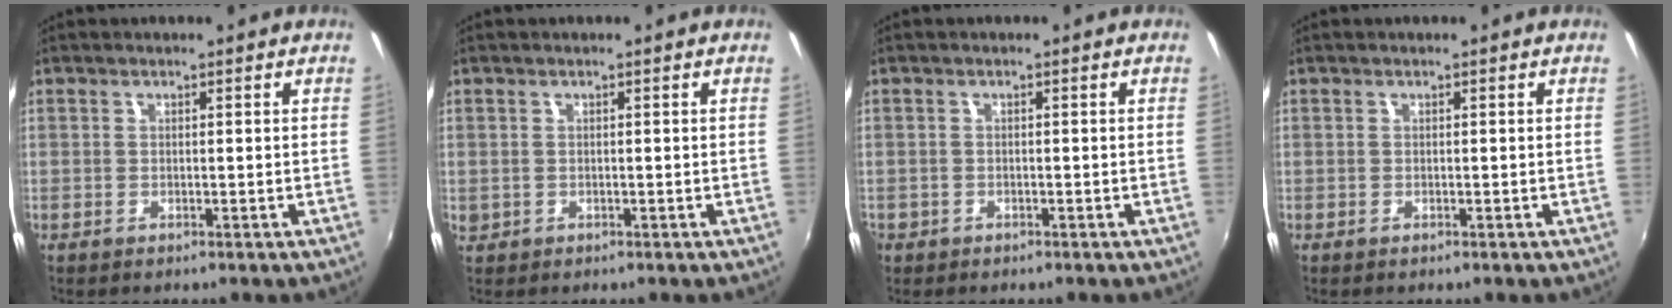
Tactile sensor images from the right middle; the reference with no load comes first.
{"total": 1.0, "force": [0.0, 0.9, 0.3], "torque": [-0.004, -0.001, 0.000]}
{"total": 1.5, "force": [-0.9, 1.1, 0.3], "torque": [-0.011, -0.003, -0.014]}
{"total": 0.0}